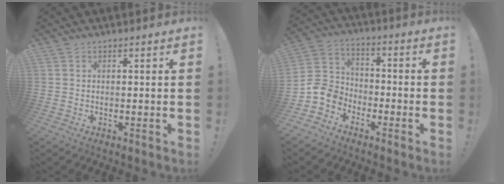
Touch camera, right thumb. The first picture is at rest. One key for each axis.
{"total": 9.7, "fx": -6.1, "fy": 7.0, "fz": 2.7, "tx": -0.051, "ty": 0.037, "tz": -0.110}